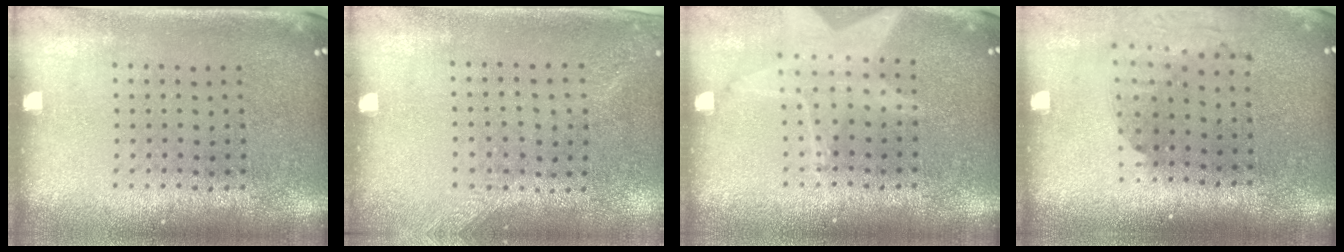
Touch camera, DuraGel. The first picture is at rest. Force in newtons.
{"total": 1.3, "press": 1.0, "slide": 0.8}
{"total": 1.3, "press": 1.3, "slide": 0.1}
{"total": 2.0, "press": 1.5, "slide": 1.4}